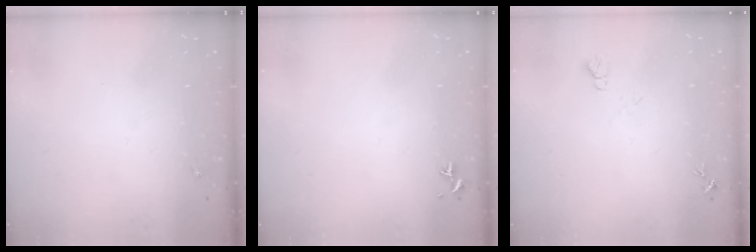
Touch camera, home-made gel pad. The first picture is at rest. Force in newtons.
{"total": 0.7, "press": 0.5, "slide": 0.4}
{"total": 6.3, "press": 6.3, "slide": 0.7}